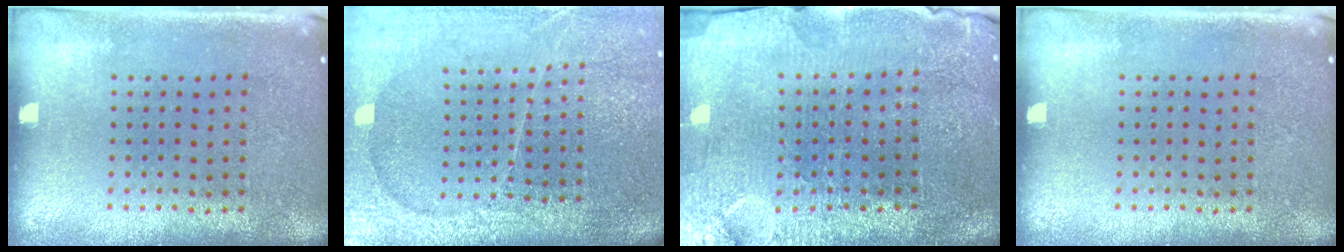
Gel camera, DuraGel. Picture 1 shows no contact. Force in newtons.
{"total": 4.1, "press": 3.6, "slide": 2.0}
{"total": 3.7, "press": 3.5, "slide": 1.2}
{"total": 0.0}